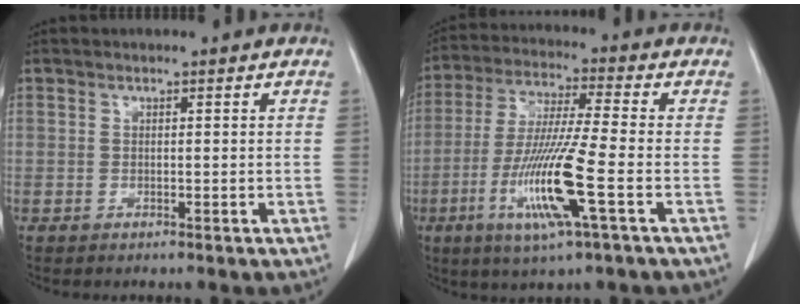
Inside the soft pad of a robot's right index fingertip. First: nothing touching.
{"total": 13.4, "force": [-4.3, -0.1, 12.7], "torque": [-0.256, -0.018, -0.085]}